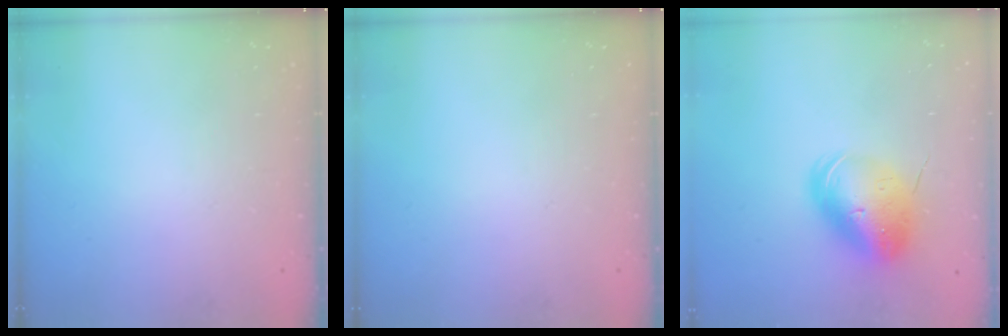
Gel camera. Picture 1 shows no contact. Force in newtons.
{"total": 0.0}
{"total": 13.3, "press": 13.1, "slide": 2.4}